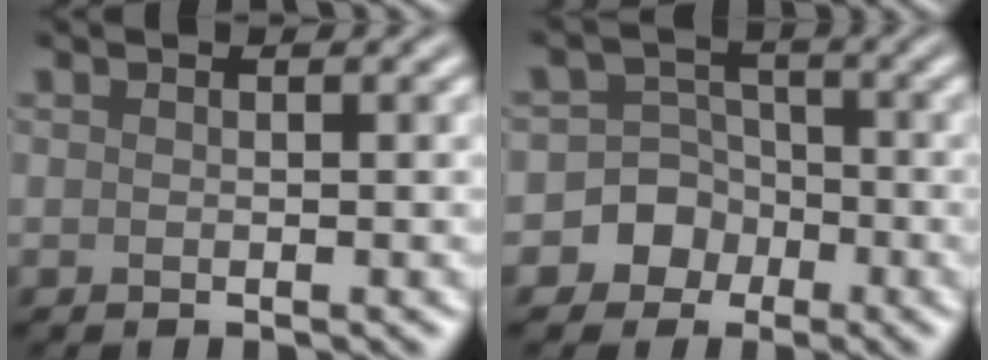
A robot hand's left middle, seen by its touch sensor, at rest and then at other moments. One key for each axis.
{"total": 5.7, "fx": -2.3, "fy": 5.2, "fz": 0.6, "tx": 0.013, "ty": 0.015, "tz": -0.062}